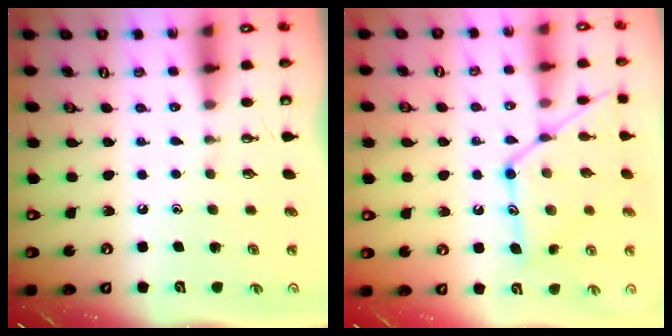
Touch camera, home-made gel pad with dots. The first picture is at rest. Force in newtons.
{"total": 16.4, "press": 16.3, "slide": 1.3}